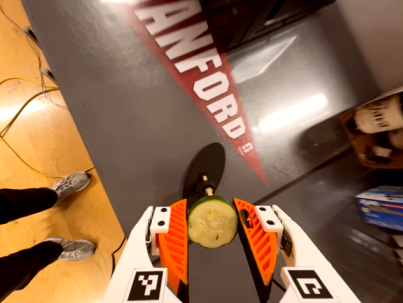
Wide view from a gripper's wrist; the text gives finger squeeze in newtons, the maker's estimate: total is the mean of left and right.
{"total": 8.2, "left": 8.4, "right": 7.9}